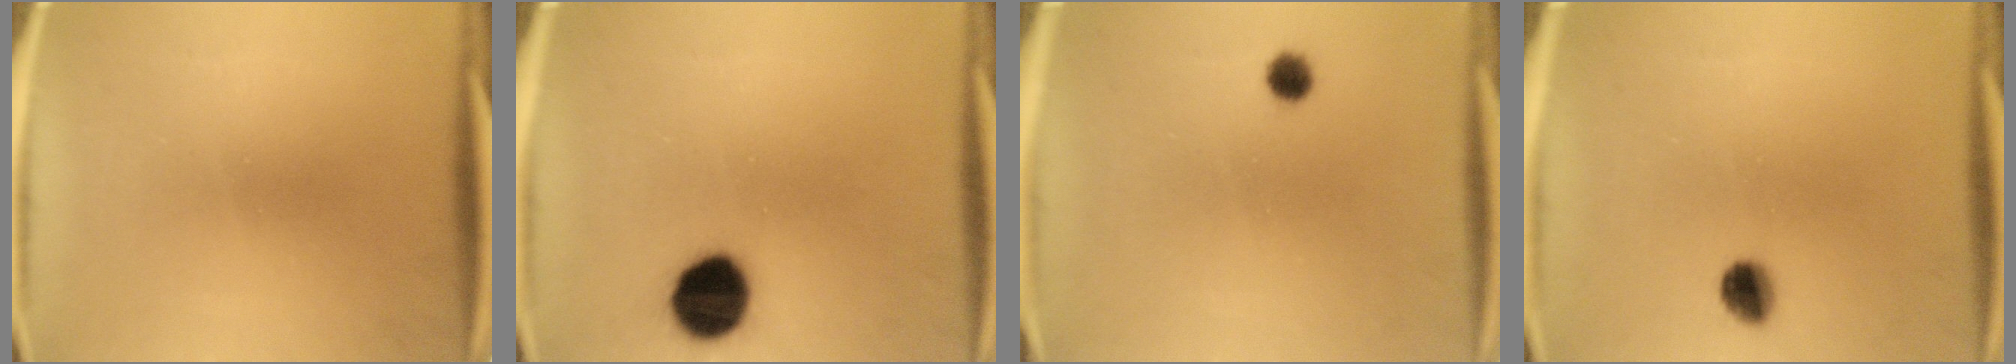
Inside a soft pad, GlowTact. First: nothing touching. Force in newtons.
{"total": 11.5}
{"total": 2.4}
{"total": 4.2}